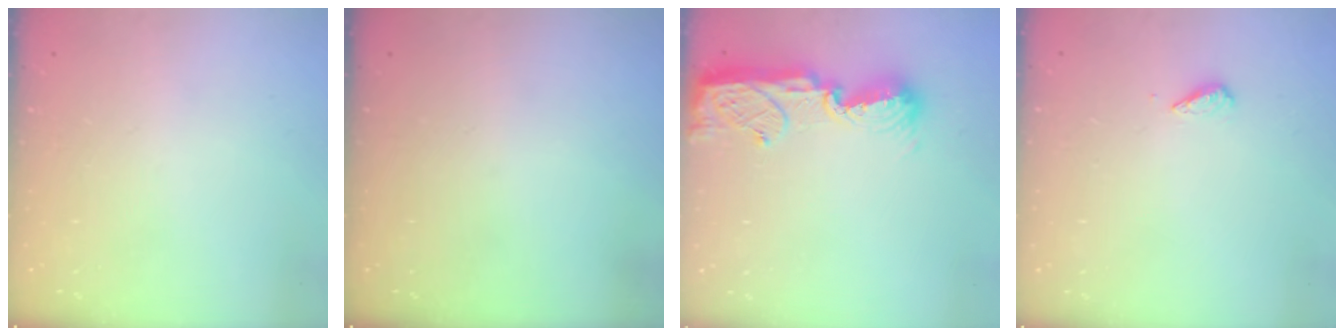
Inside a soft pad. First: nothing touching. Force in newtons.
{"total": 0.0}
{"total": 11.6, "press": 11.5, "slide": 1.1}
{"total": 2.9, "press": 2.9, "slide": 0.4}